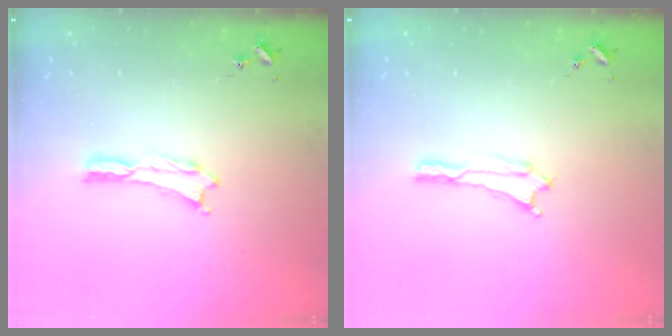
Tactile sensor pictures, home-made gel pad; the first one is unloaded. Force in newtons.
{"total": 0.0}